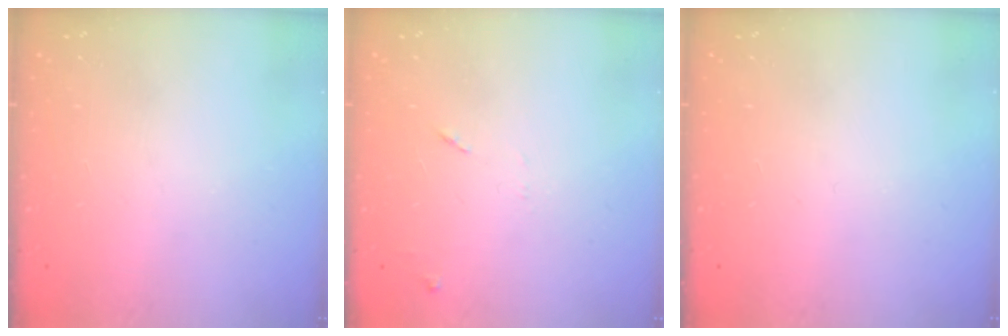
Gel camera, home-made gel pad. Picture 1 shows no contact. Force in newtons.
{"total": 5.7, "press": 5.7, "slide": 0.7}
{"total": 0.0}